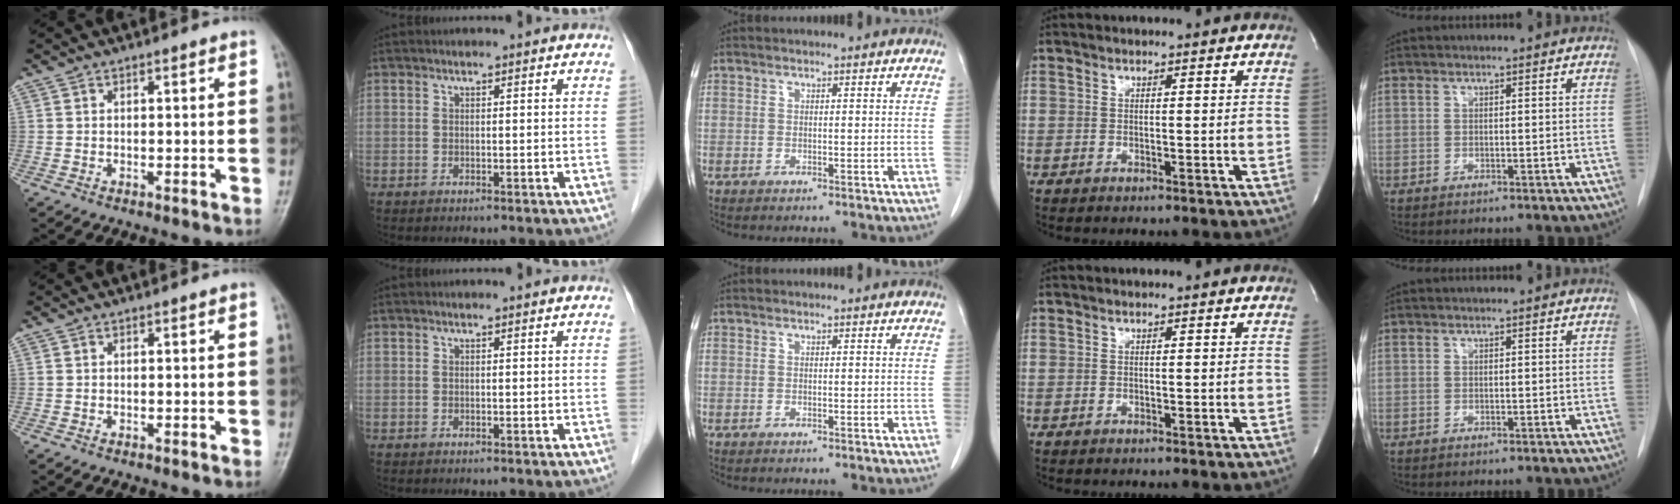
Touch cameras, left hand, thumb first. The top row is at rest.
{}